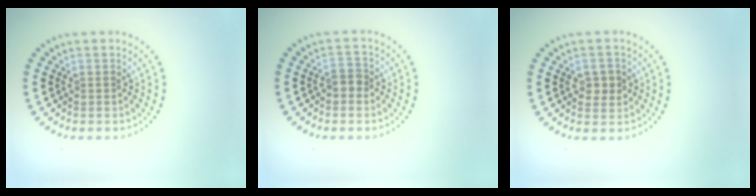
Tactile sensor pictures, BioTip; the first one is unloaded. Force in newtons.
{"total": 1.4, "press": 1.3, "slide": 0.6}
{"total": 2.2, "press": 2.2, "slide": 0.3}